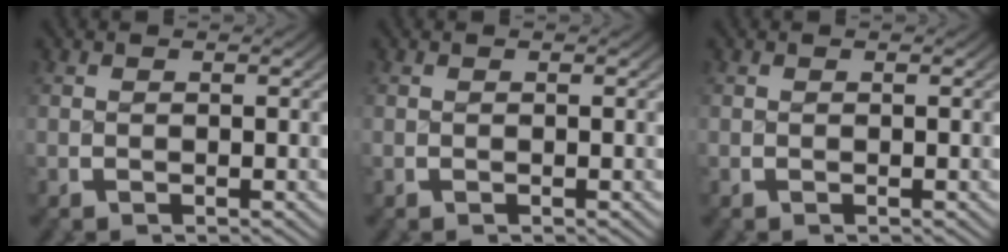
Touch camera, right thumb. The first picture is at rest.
{"total": 0.0}
{"total": 0.0}